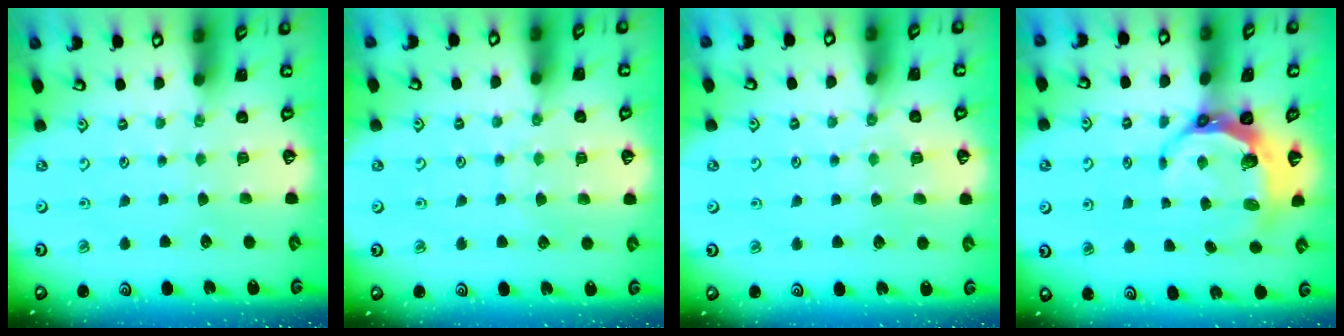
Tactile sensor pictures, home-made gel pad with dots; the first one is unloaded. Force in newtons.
{"total": 6.2, "press": 6.2, "slide": 0.7}
{"total": 4.0, "press": 3.9, "slide": 0.6}
{"total": 8.1, "press": 7.0, "slide": 4.1}